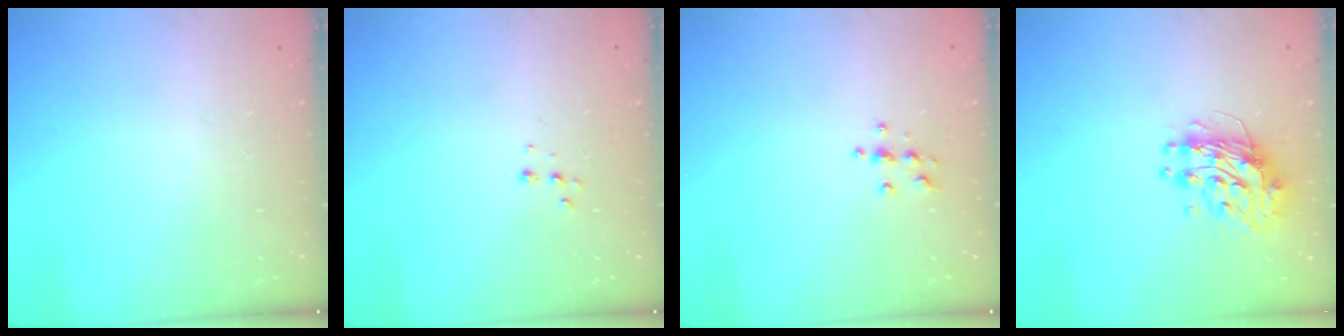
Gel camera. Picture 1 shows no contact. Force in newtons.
{"total": 4.7, "press": 4.6, "slide": 0.8}
{"total": 3.6, "press": 3.6, "slide": 0.4}
{"total": 10.2, "press": 10.2, "slide": 0.8}